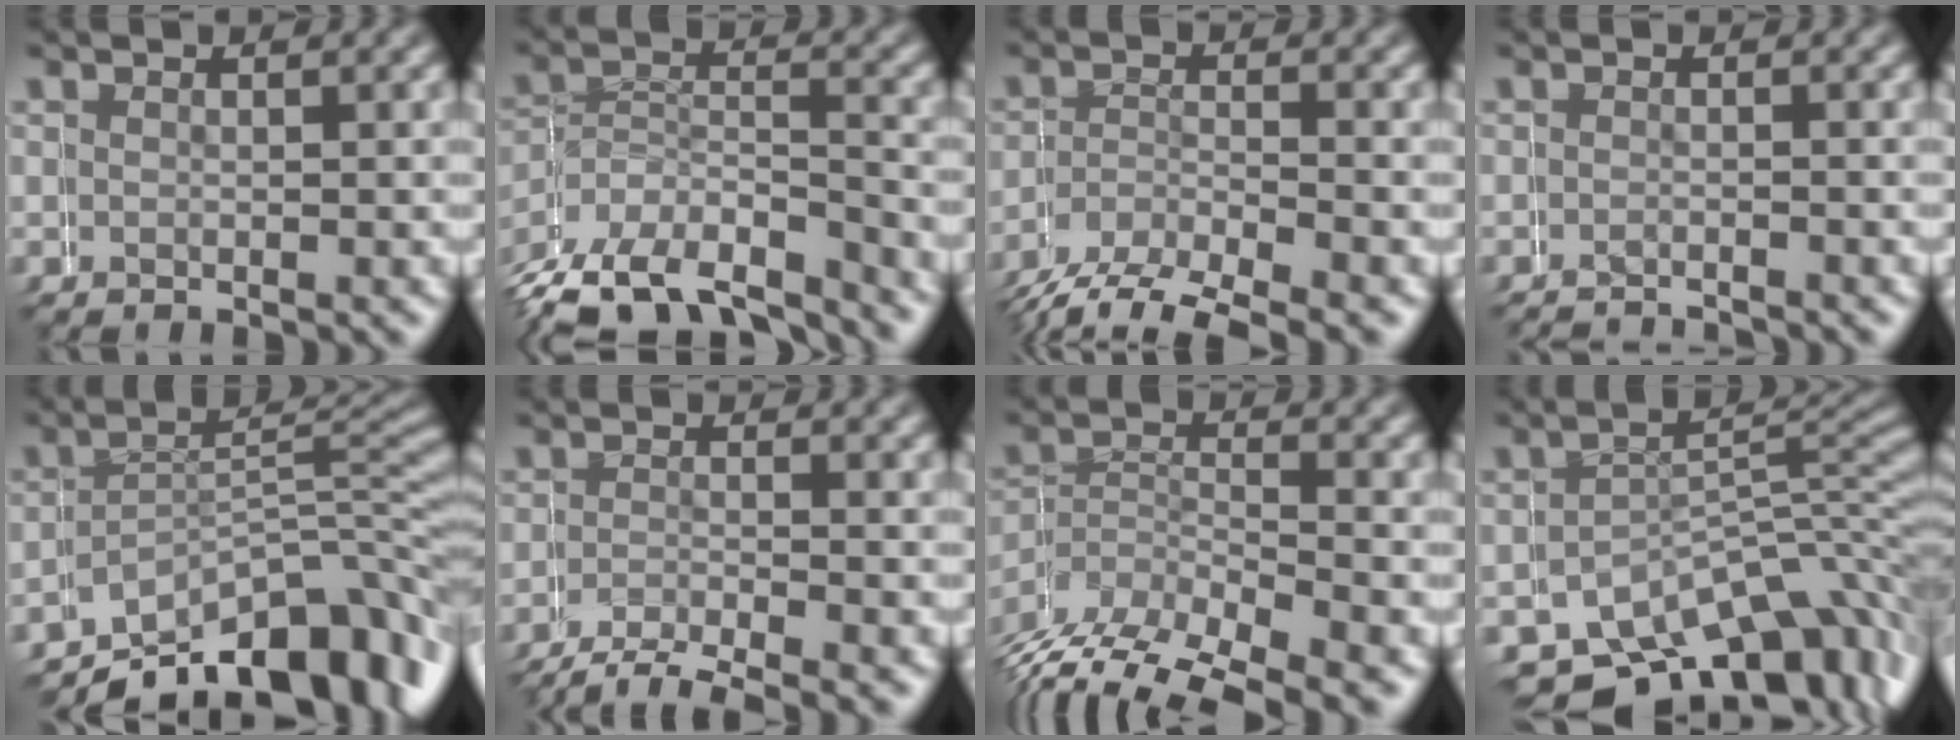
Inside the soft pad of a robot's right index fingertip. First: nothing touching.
{"total": 11.3, "force": [-9.2, 6.0, 2.3], "torque": [-0.045, -0.036, -0.140]}
{"total": 3.9, "force": [-2.7, 2.2, 1.8], "torque": [-0.036, -0.008, -0.042]}
{"total": 2.2, "force": [-2.0, -0.3, -0.9], "torque": [0.016, -0.004, -0.028]}
{"total": 8.4, "force": [-6.5, 3.5, 4.0], "torque": [-0.032, -0.006, -0.095]}
{"total": 3.0, "force": [-2.6, 1.4, 0.6], "torque": [-0.010, -0.006, -0.038]}
{"total": 6.6, "force": [-4.3, 4.0, 2.9], "torque": [-0.072, -0.023, -0.061]}
{"total": 11.0, "force": [-7.3, 6.2, 5.2], "torque": [-0.053, -0.016, -0.104]}